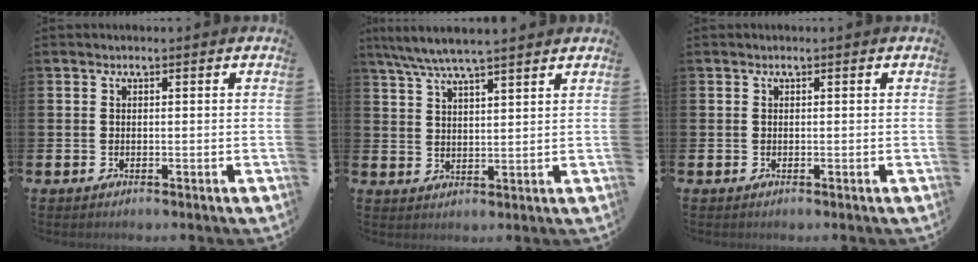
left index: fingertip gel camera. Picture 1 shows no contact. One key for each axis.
{"total": 6.1, "fx": 5.6, "fy": 0.3, "fz": 2.4, "tx": -0.067, "ty": -0.015, "tz": 0.102}
{"total": 0.0}